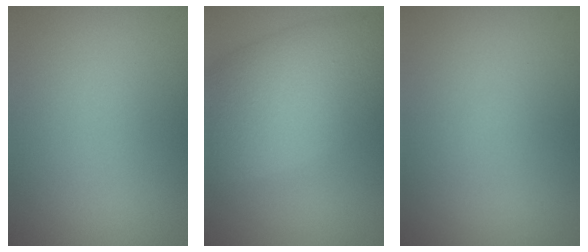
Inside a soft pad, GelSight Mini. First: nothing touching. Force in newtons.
{"total": 9.9, "press": 9.9, "slide": 0.4}
{"total": 0.0}